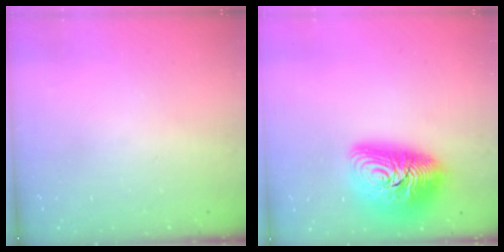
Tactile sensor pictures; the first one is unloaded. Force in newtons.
{"total": 17.1, "press": 17.1, "slide": 1.1}